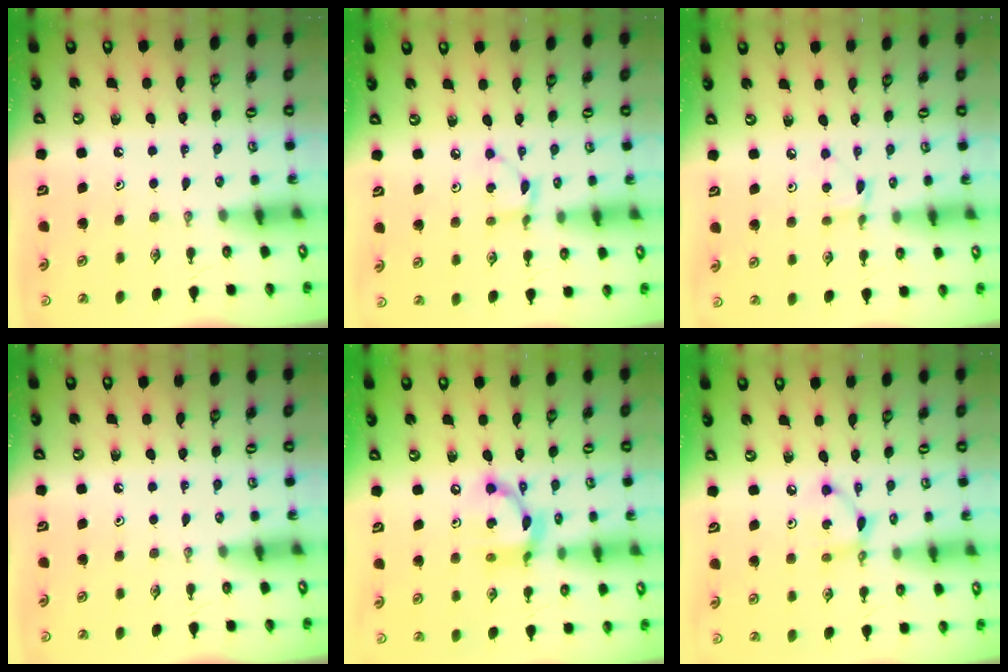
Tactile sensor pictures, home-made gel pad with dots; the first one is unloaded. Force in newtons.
{"total": 2.6, "press": 2.6, "slide": 0.1}
{"total": 2.0, "press": 2.0, "slide": 0.1}
{"total": 0.0}
{"total": 12.6, "press": 12.6, "slide": 0.8}
{"total": 6.5, "press": 6.5, "slide": 0.2}